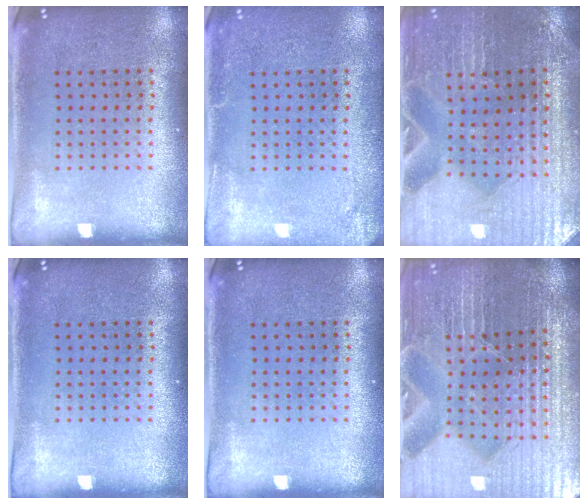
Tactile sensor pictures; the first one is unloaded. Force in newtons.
{"total": 2.1, "press": 2.1, "slide": 0.2}
{"total": 2.5, "press": 2.4, "slide": 0.4}
{"total": 0.0}
{"total": 0.0}
{"total": 5.8, "press": 5.3, "slide": 2.3}